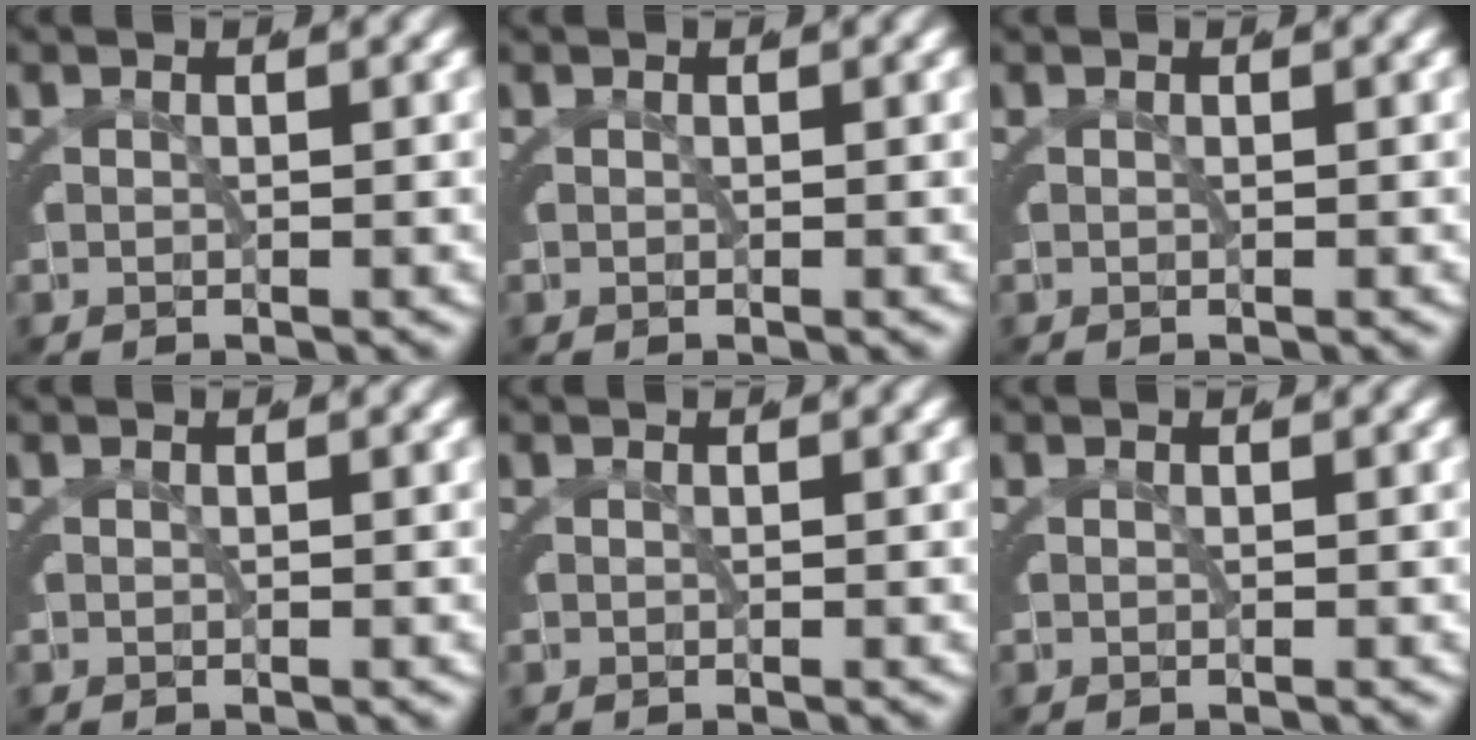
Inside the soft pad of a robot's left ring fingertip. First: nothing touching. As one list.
[{"total": 0.0}, {"total": 0.0}, {"total": 0.0}, {"total": 0.0}, {"total": 0.0}]